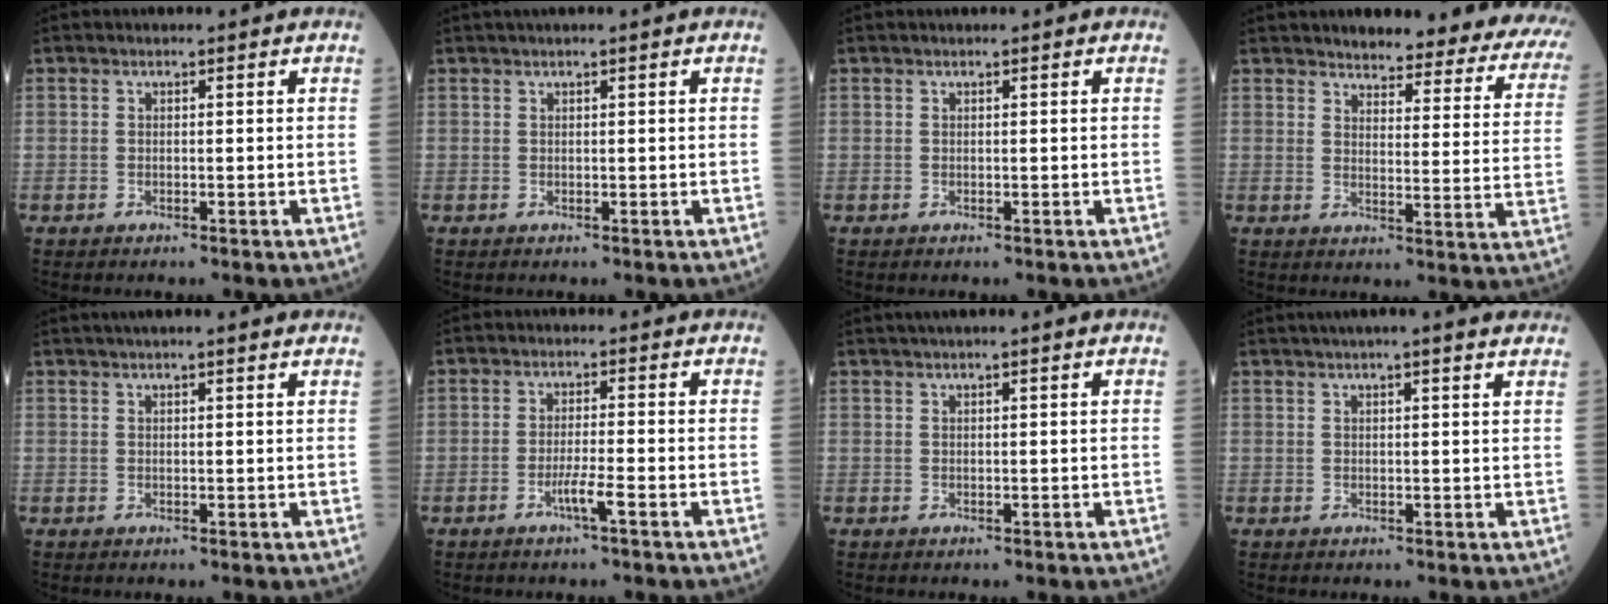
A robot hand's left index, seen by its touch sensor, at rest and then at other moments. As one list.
[{"total": 1.0, "force": [0.6, -0.1, 0.9], "torque": [-0.017, 0.012, 0.012]}, {"total": 0.0}, {"total": 20.3, "force": [18.6, 3.7, 7.3], "torque": [-0.064, -0.075, 0.194]}, {"total": 6.3, "force": [5.2, 0.2, 3.6], "torque": [-0.050, 0.032, 0.068]}, {"total": 3.0, "force": [-1.6, -0.5, 2.5], "torque": [-0.050, -0.005, -0.032]}, {"total": 3.3, "force": [2.3, -0.3, 2.2], "torque": [-0.033, 0.025, 0.039]}, {"total": 8.5, "force": [7.0, 0.5, 4.8], "torque": [-0.065, 0.030, 0.081]}]